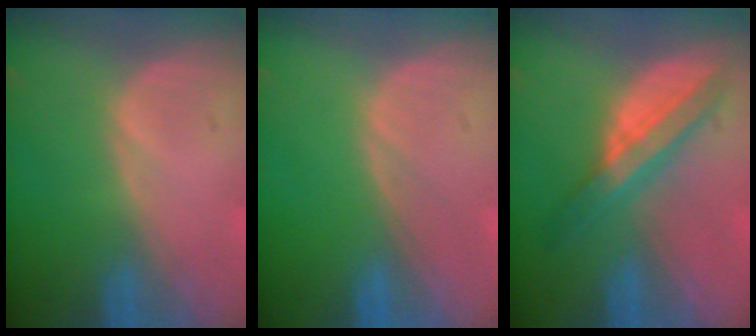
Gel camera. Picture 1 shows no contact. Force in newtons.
{"total": 0.0}
{"total": 5.9, "press": 5.9, "slide": 0.1}